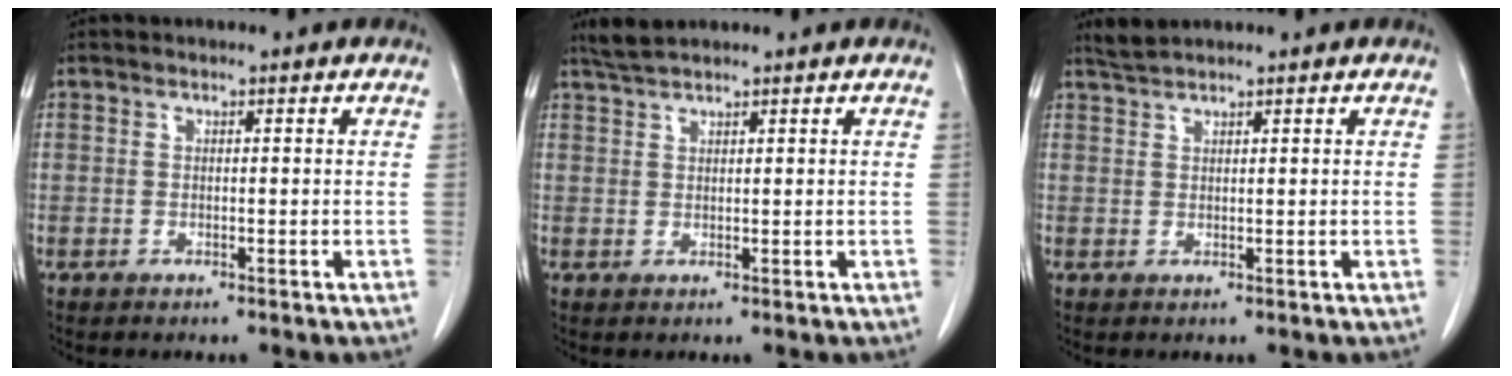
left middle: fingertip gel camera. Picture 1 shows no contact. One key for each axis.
{"total": 2.3, "fx": 2.2, "fy": -0.2, "fz": 0.8, "tx": -0.021, "ty": 0.010, "tz": 0.045}
{"total": 1.7, "fx": 1.7, "fy": -0.4, "fz": 0.2, "tx": -0.009, "ty": 0.007, "tz": 0.039}